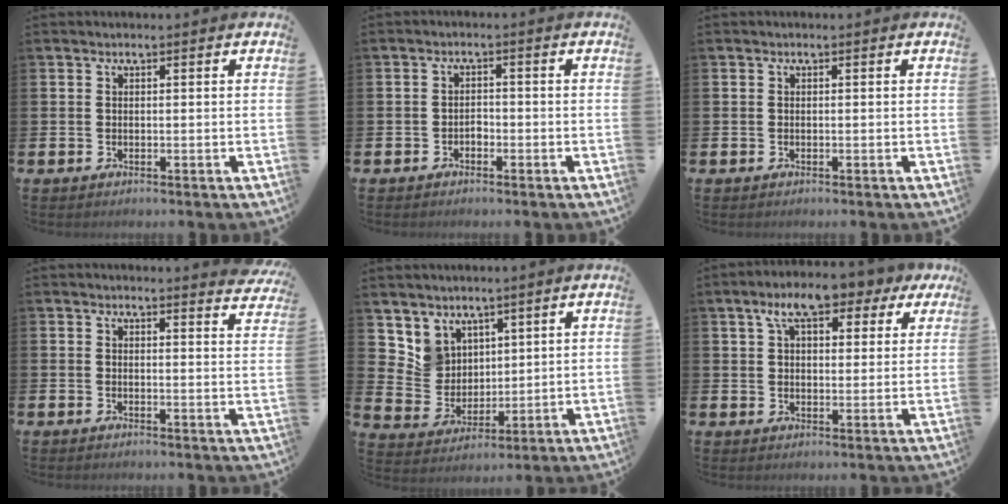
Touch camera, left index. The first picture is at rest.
{"total": 1.3, "force": [-0.9, 0.9, 0.5], "torque": [-0.011, 0.001, -0.018]}
{"total": 0.0}
{"total": 2.5, "force": [2.5, -0.2, 0.0], "torque": [0.012, -0.022, 0.042]}
{"total": 5.4, "force": [3.4, 4.1, 0.3], "torque": [-0.040, -0.011, 0.069]}
{"total": 8.1, "force": [6.2, 3.4, 4.0], "torque": [-0.072, -0.016, 0.106]}